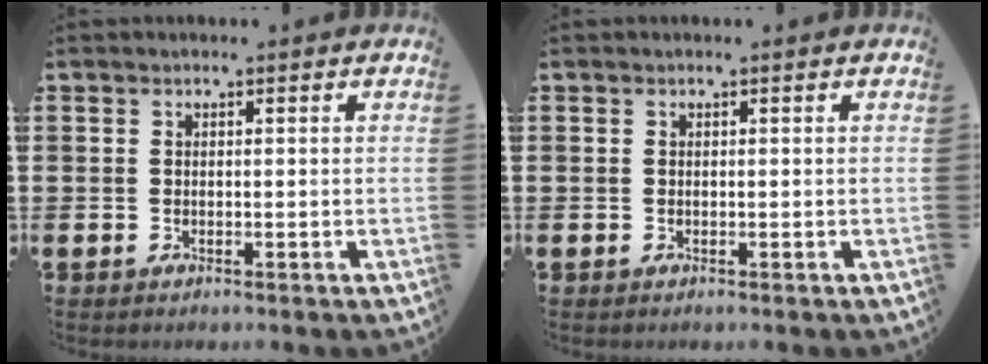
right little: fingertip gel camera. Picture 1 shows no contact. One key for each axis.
{"total": 0.0}